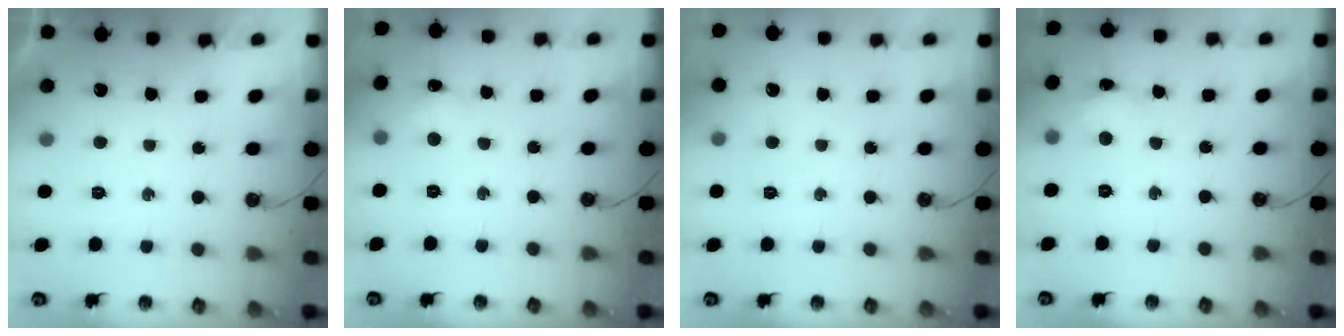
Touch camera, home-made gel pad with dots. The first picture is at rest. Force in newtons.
{"total": 2.7, "press": 2.6, "slide": 0.5}
{"total": 0.0}
{"total": 3.5, "press": 3.4, "slide": 0.3}